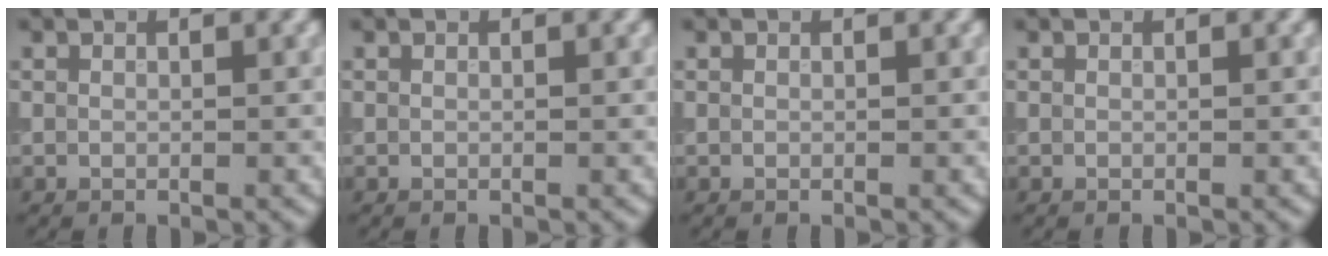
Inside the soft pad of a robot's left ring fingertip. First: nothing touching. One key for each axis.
{"total": 0.0}
{"total": 0.0}
{"total": 0.0}